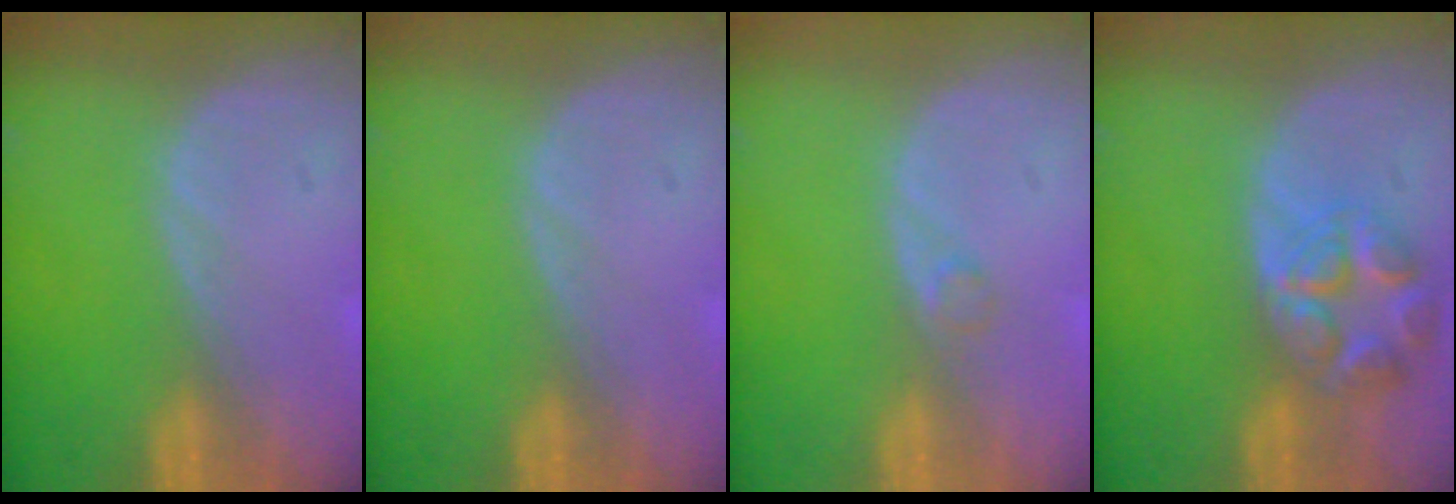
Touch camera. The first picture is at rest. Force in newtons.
{"total": 0.0}
{"total": 1.2, "press": 1.2, "slide": 0.1}
{"total": 7.8, "press": 7.0, "slide": 3.6}